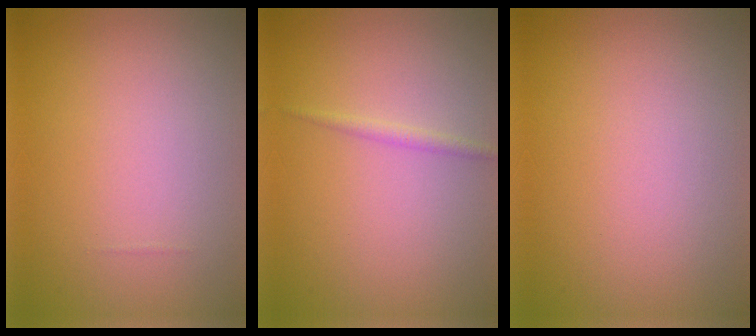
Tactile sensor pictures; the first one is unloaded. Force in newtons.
{"total": 0.9, "press": 0.9, "slide": 0.0}
{"total": 0.0}